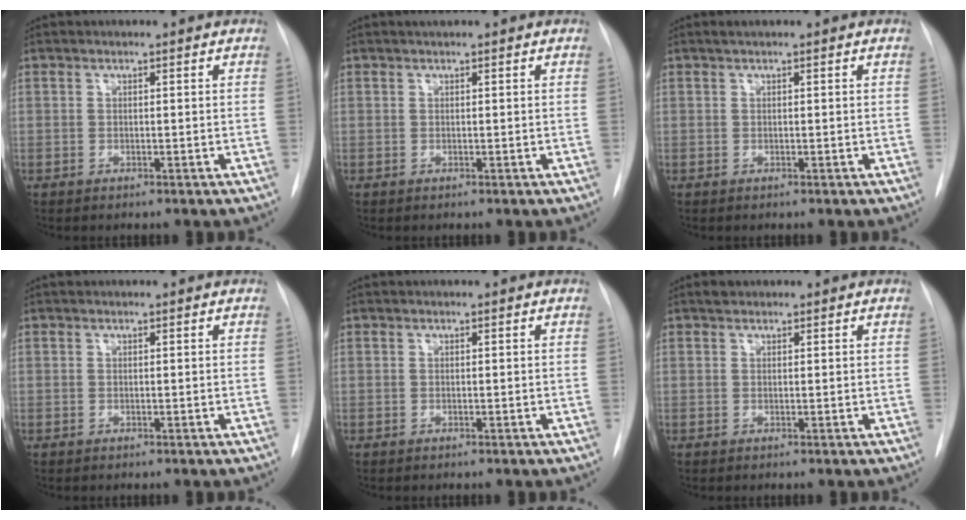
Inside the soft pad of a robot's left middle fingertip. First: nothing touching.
{"total": 0.6, "force": [0.5, 0.0, 0.3], "torque": [-0.007, 0.006, 0.010]}
{"total": 0.6, "force": [0.4, 0.0, 0.4], "torque": [-0.009, 0.007, 0.009]}
{"total": 0.0}
{"total": 0.0}
{"total": 1.1, "force": [0.9, 0.6, 0.3], "torque": [-0.005, 0.008, 0.012]}